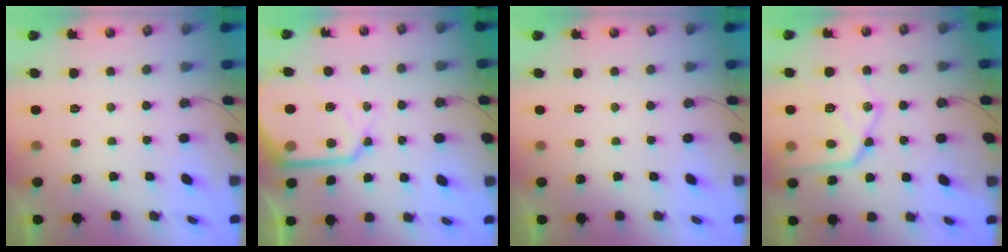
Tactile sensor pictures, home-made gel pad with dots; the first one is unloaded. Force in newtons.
{"total": 16.4, "press": 16.3, "slide": 1.5}
{"total": 0.0}
{"total": 18.3, "press": 18.3, "slide": 1.3}